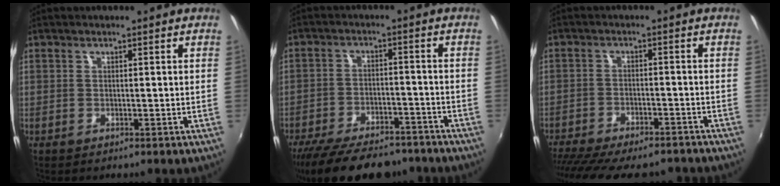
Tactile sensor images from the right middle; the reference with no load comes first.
{"total": 19.6, "force": [-15.9, 7.1, 9.0], "torque": [-0.187, -0.015, -0.230]}
{"total": 18.3, "force": [-15.4, 5.1, 8.4], "torque": [-0.177, -0.032, -0.220]}